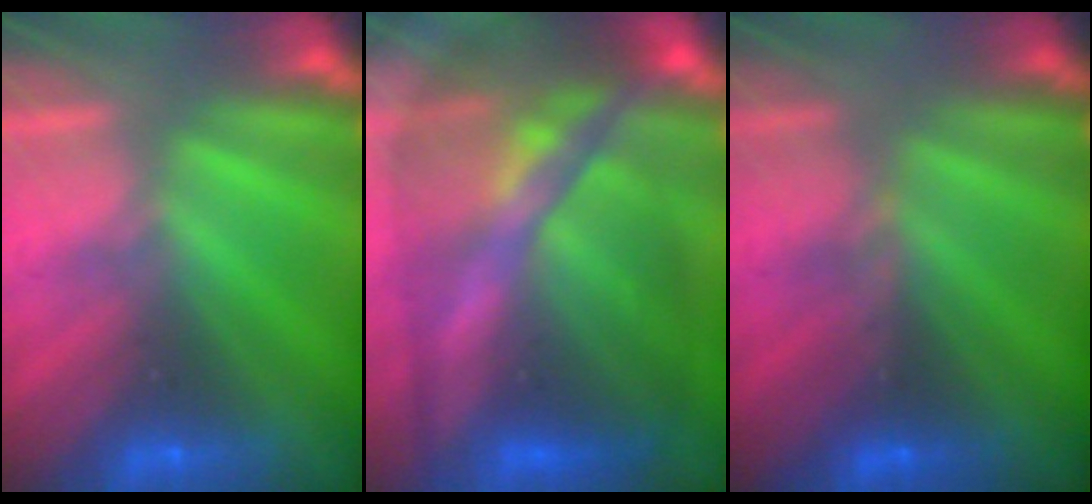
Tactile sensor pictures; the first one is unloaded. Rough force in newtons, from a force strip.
{"total": 11.0}
{"total": 2.9}